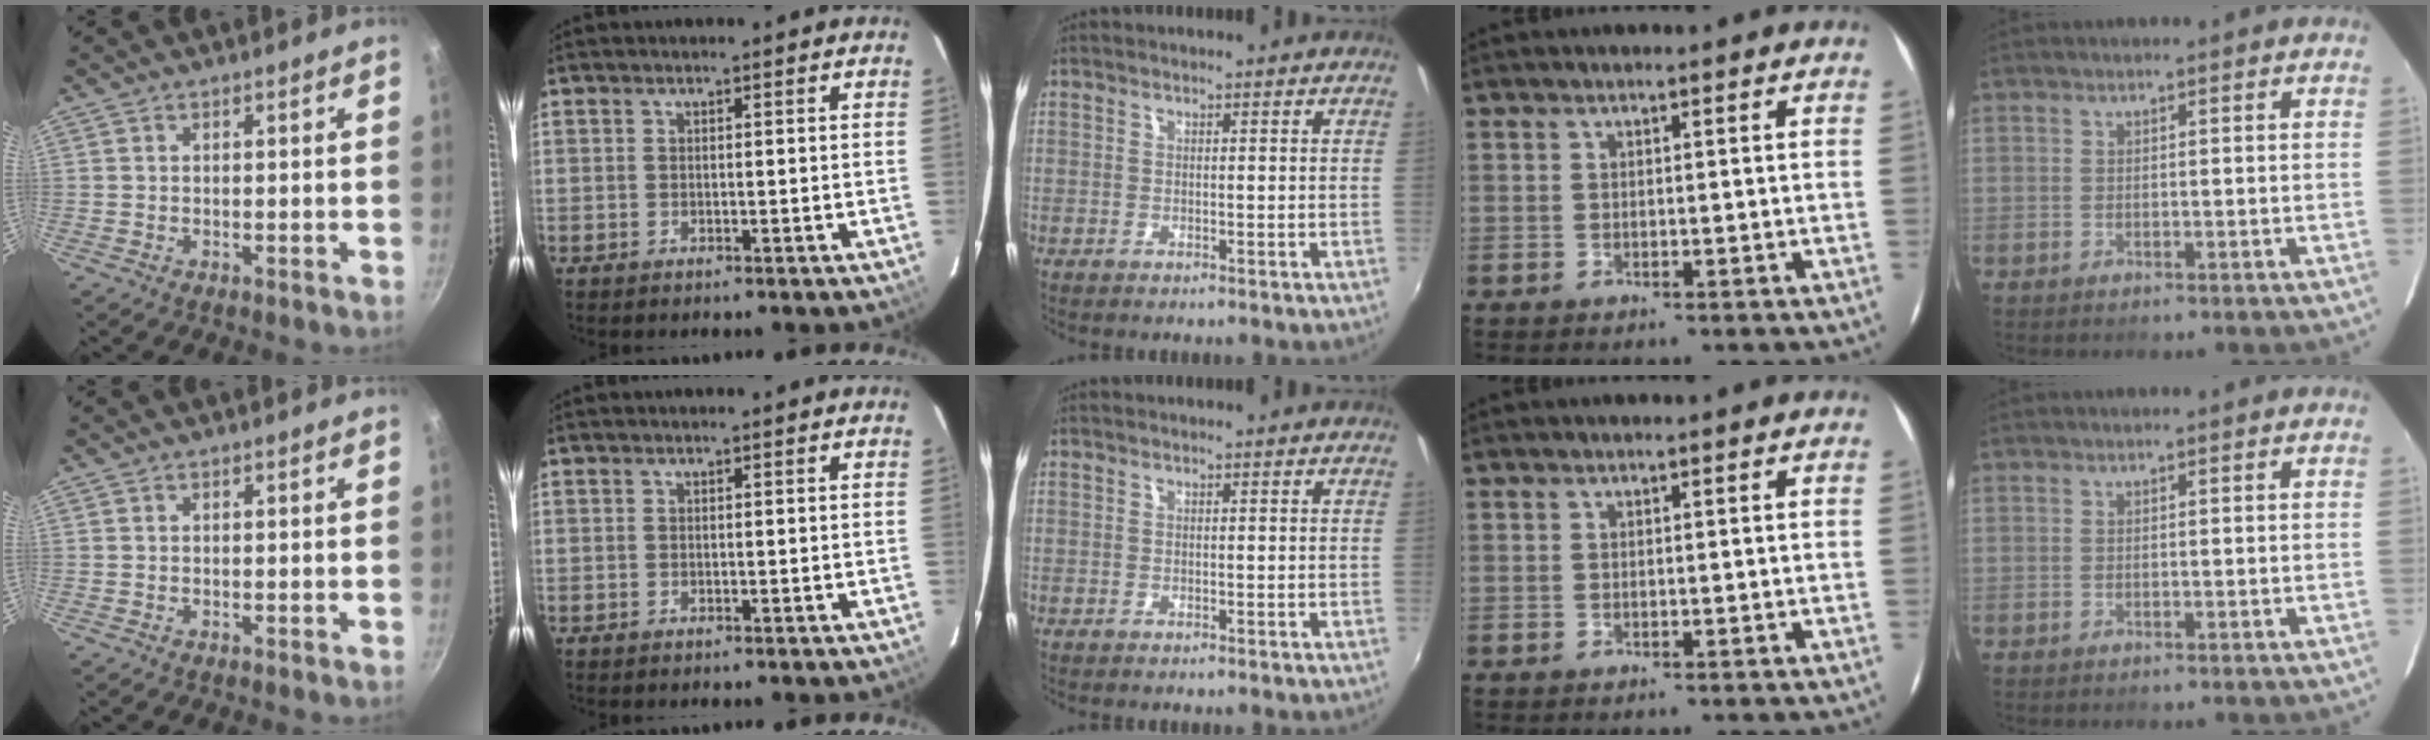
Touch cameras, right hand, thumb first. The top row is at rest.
{}